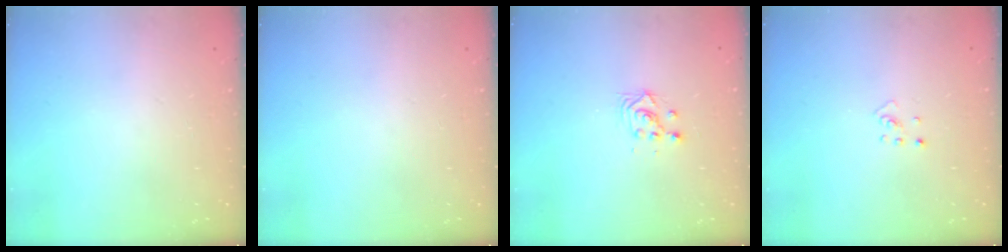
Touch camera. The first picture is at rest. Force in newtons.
{"total": 0.0}
{"total": 2.8, "press": 2.8, "slide": 0.2}
{"total": 2.5, "press": 2.4, "slide": 0.5}